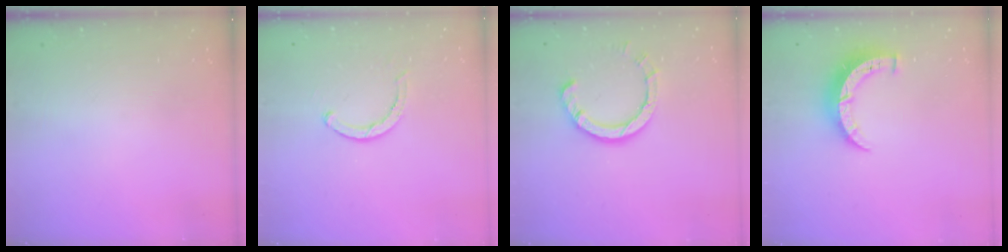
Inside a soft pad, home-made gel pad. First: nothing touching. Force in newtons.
{"total": 2.8, "press": 2.8, "slide": 0.2}
{"total": 7.5, "press": 7.4, "slide": 0.9}
{"total": 7.0, "press": 7.0, "slide": 0.2}